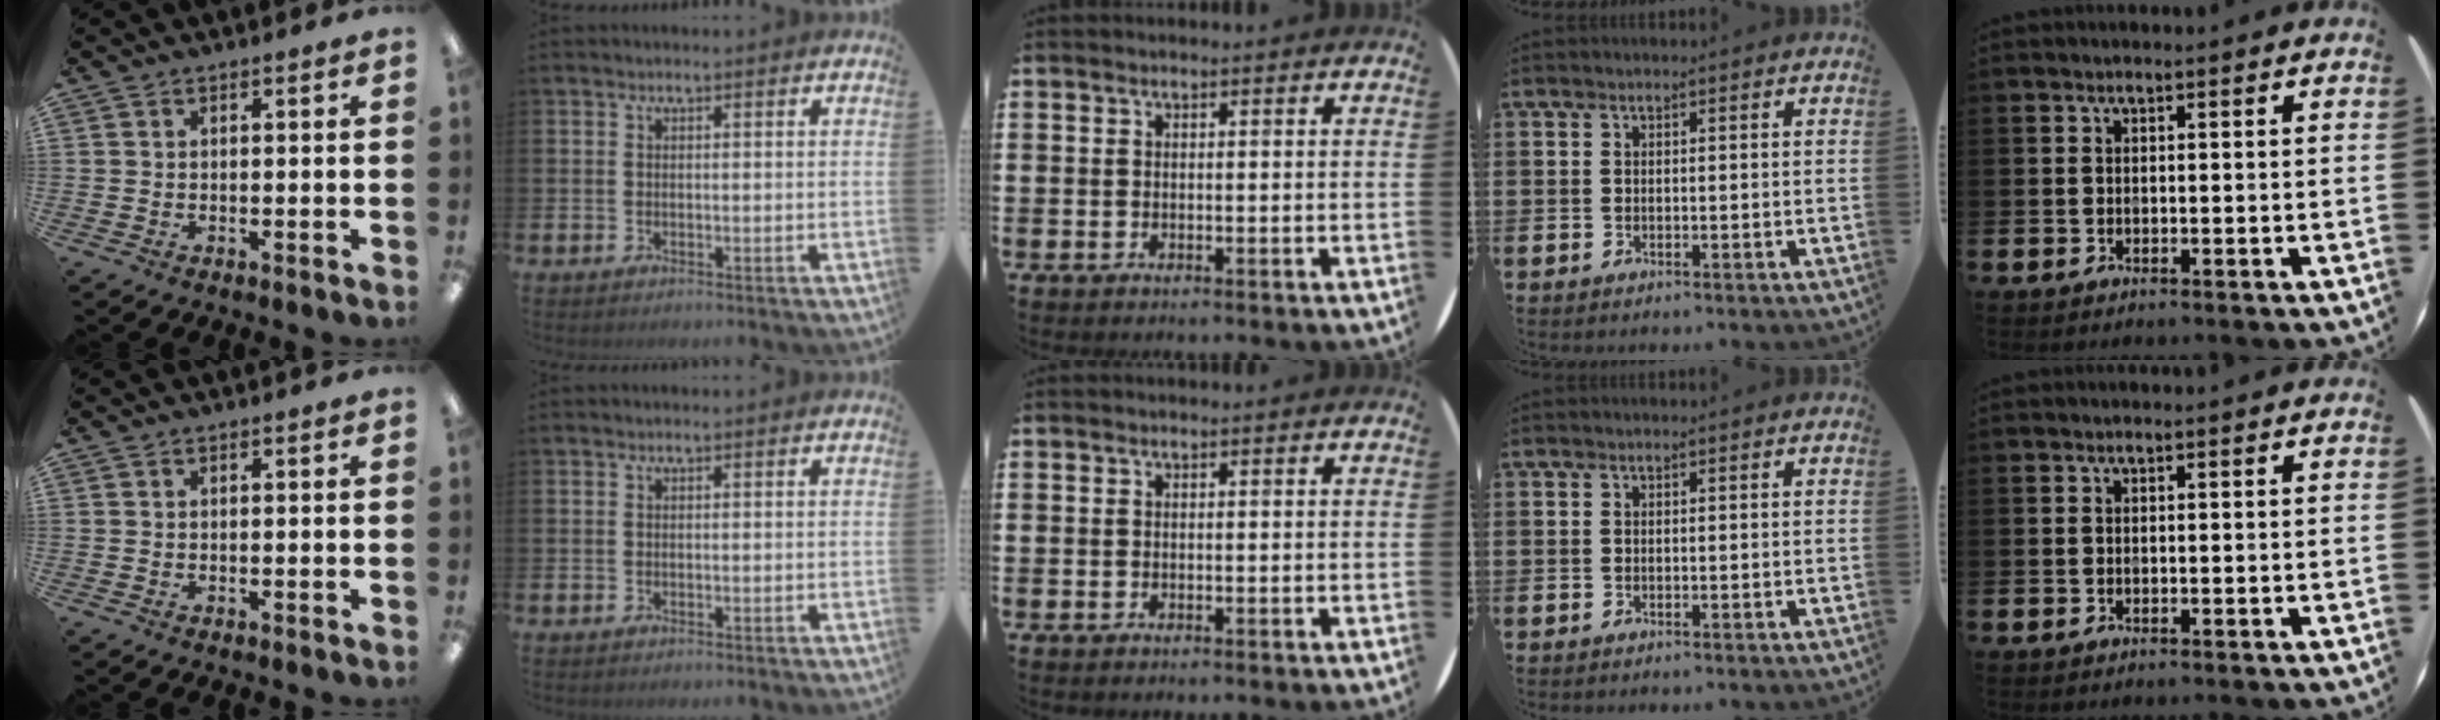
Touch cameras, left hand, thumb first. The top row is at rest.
{}